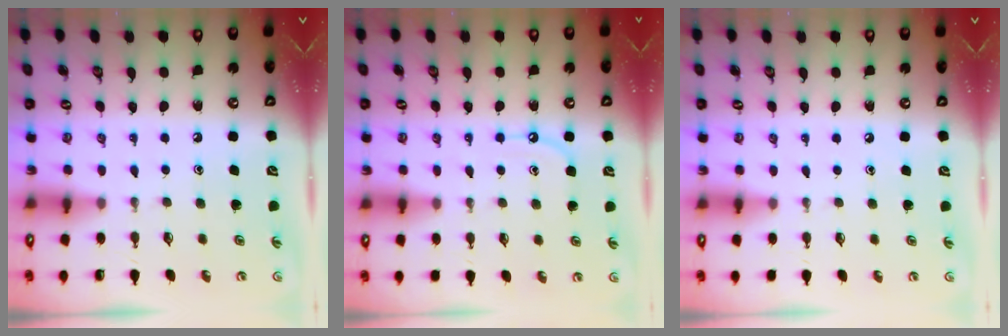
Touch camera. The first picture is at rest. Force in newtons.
{"total": 6.9, "press": 6.9, "slide": 0.8}
{"total": 0.0}